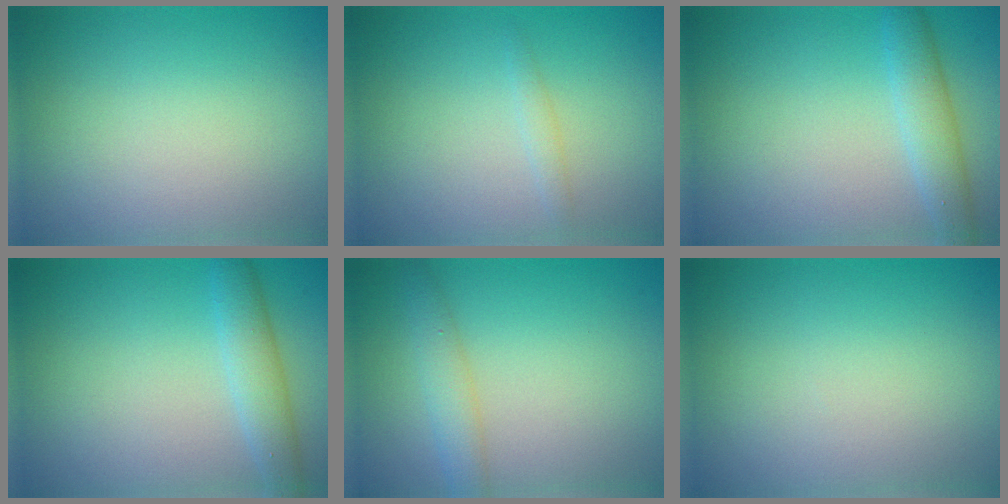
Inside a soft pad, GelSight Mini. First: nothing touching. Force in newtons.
{"total": 0.9, "press": 0.9, "slide": 0.0}
{"total": 2.9, "press": 2.9, "slide": 0.2}
{"total": 2.9, "press": 2.9, "slide": 0.2}
{"total": 2.4, "press": 2.4, "slide": 0.1}
{"total": 0.0}